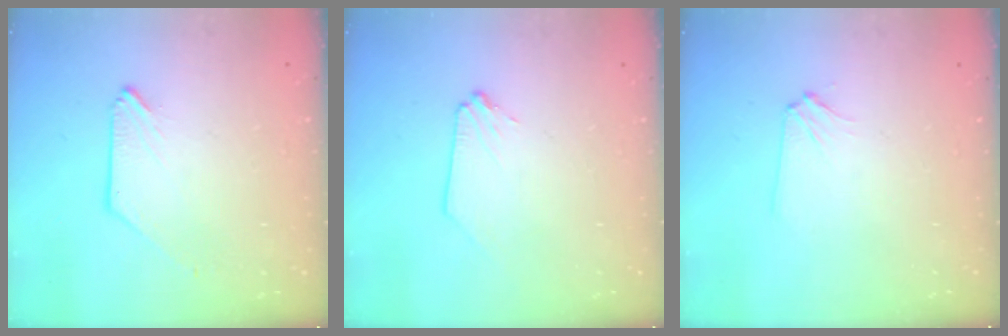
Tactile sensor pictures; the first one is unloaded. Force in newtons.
{"total": 0.0}
{"total": 3.0, "press": 3.0, "slide": 0.4}